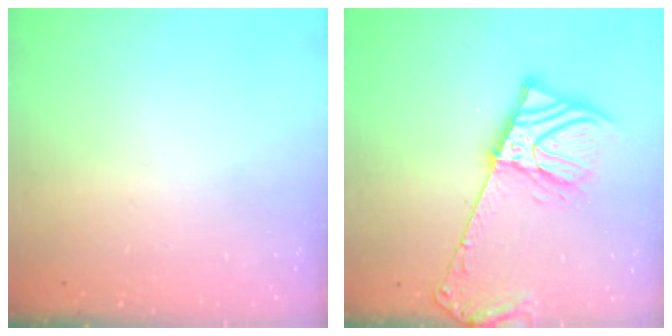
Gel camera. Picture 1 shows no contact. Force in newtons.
{"total": 15.5, "press": 15.2, "slide": 3.0}